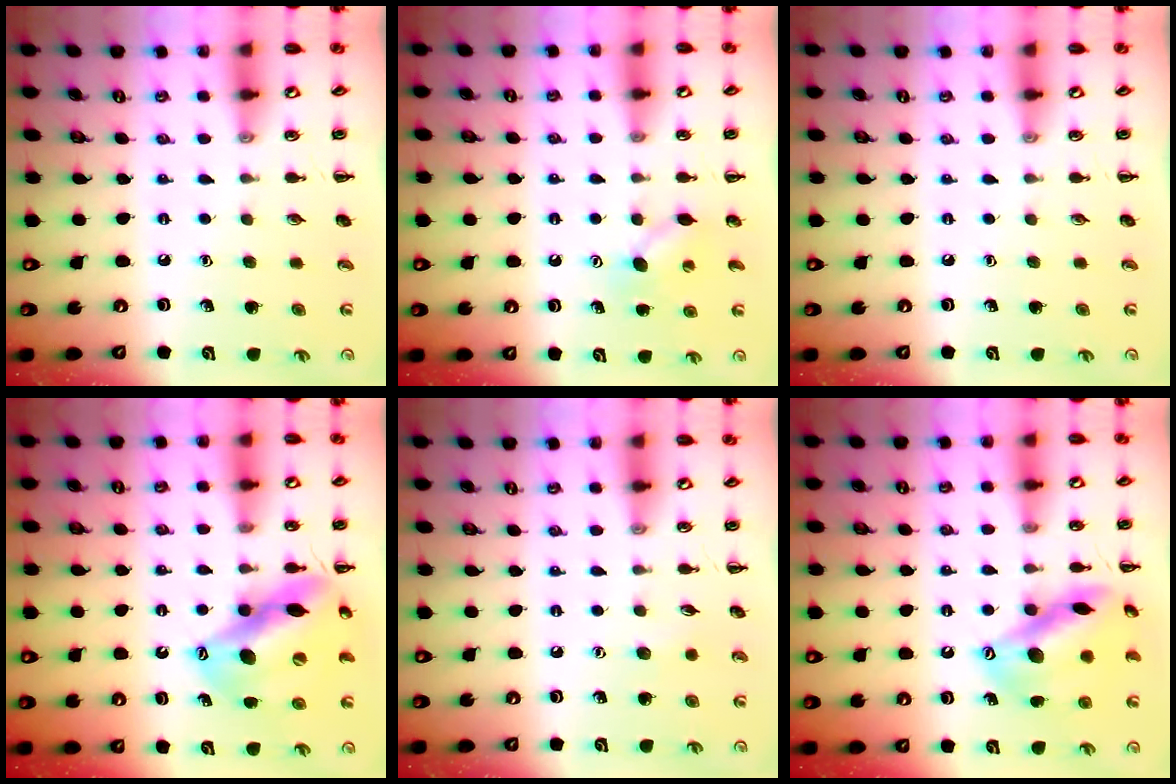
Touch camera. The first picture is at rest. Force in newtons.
{"total": 4.2, "press": 4.1, "slide": 0.9}
{"total": 0.0}
{"total": 14.2, "press": 13.7, "slide": 3.6}
{"total": 3.4, "press": 3.2, "slide": 1.0}
{"total": 15.4, "press": 15.4, "slide": 0.9}